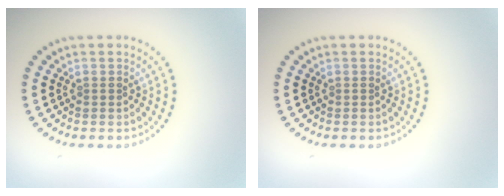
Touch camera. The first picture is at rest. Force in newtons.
{"total": 0.0}